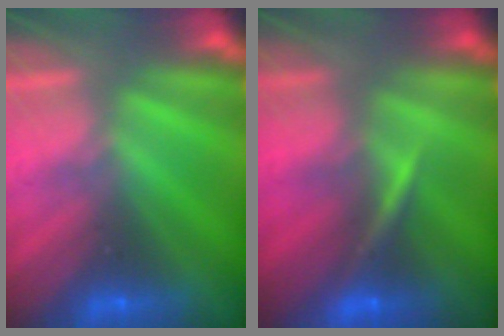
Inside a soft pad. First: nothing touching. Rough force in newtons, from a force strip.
{"total": 3.1}